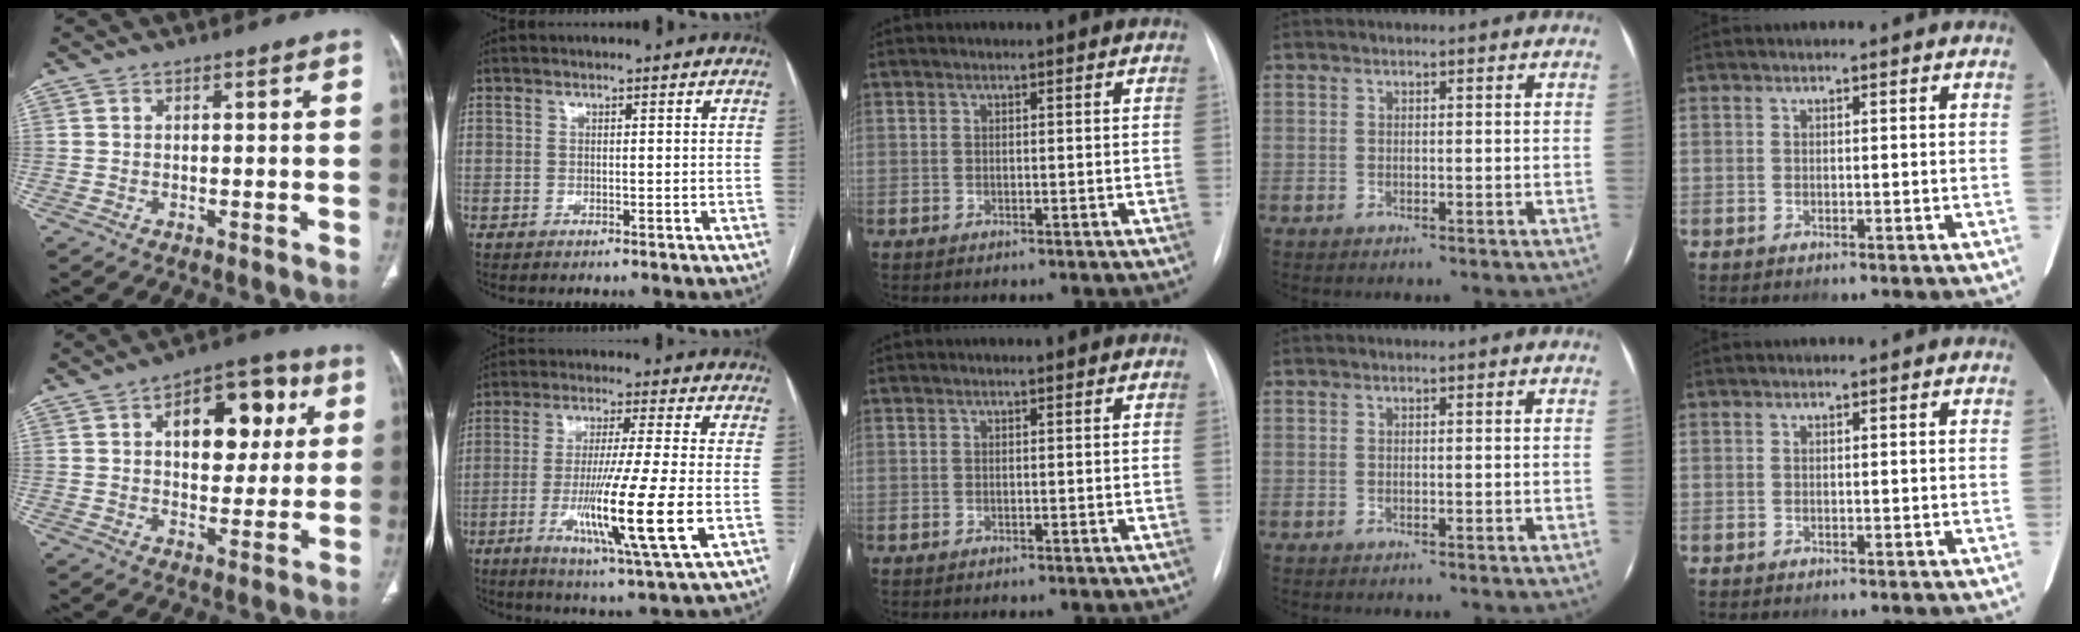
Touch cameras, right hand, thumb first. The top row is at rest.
{"thumb": {"total": 14.8, "force": [4.2, 8.7, 11.2], "torque": [-0.106, 0.007, 0.060]}, "index": {"total": 14.6, "force": [-3.6, -0.8, 14.1], "torque": [-0.261, -0.031, -0.066]}}